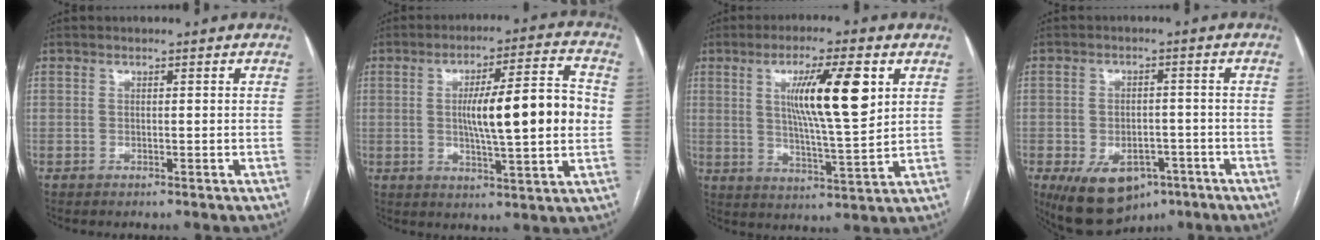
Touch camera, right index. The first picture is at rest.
{"total": 14.3, "force": [0.5, 1.4, 14.2], "torque": [-0.222, 0.014, 0.007]}
{"total": 12.1, "force": [4.0, 1.0, 11.4], "torque": [-0.193, 0.000, 0.068]}
{"total": 11.9, "force": [-6.6, 7.0, 6.9], "torque": [-0.122, -0.002, -0.091]}